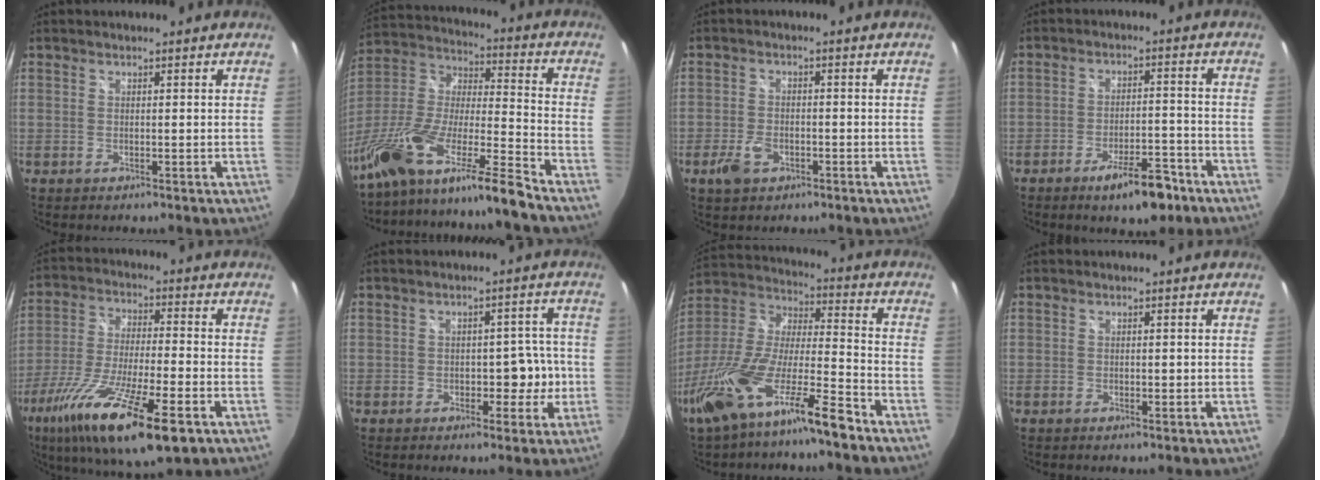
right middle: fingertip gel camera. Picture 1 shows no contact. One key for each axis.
{"total": 21.0, "fx": -15.7, "fy": 0.5, "fz": 13.9, "tx": -0.246, "ty": -0.036, "tz": -0.291}
{"total": 4.9, "fx": -2.5, "fy": 3.0, "fz": 2.8, "tx": -0.073, "ty": -0.002, "tz": -0.044}
{"total": 8.8, "fx": -5.9, "fy": 2.8, "fz": 5.9, "tx": -0.099, "ty": 0.006, "tz": -0.080}
{"total": 21.5, "fx": -11.5, "fy": 4.4, "fz": 17.6, "tx": -0.344, "ty": -0.060, "tz": -0.207}
{"total": 5.1, "fx": -1.5, "fy": 3.5, "fz": 3.3, "tx": -0.040, "ty": 0.014, "tz": -0.013}
{"total": 18.6, "fx": -12.0, "fy": 2.6, "fz": 14.0, "tx": -0.278, "ty": -0.031, "tz": -0.225}
{"total": 1.1, "fx": -0.2, "fy": 0.6, "fz": 0.8, "tx": -0.011, "ty": 0.001, "tz": -0.002}